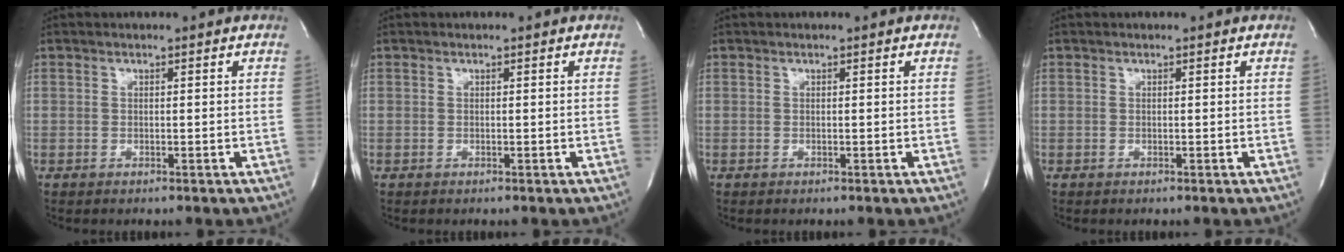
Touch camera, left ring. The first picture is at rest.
{"total": 0.0}
{"total": 0.0}
{"total": 0.0}